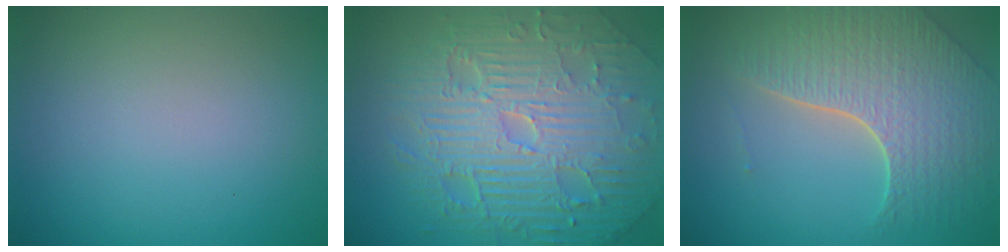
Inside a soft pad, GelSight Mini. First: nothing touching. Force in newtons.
{"total": 11.7, "press": 7.5, "slide": 8.9}
{"total": 7.6, "press": 5.3, "slide": 5.5}